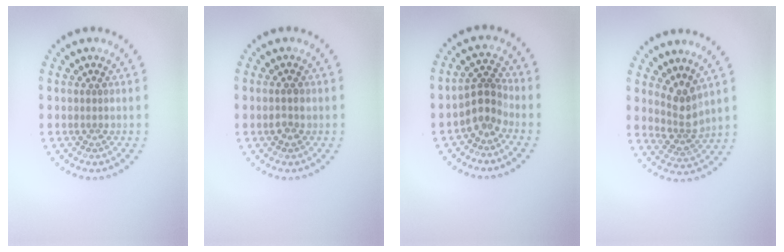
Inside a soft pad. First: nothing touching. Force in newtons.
{"total": 1.4, "press": 1.4, "slide": 0.1}
{"total": 2.8, "press": 2.2, "slide": 1.7}
{"total": 2.8, "press": 2.1, "slide": 1.8}